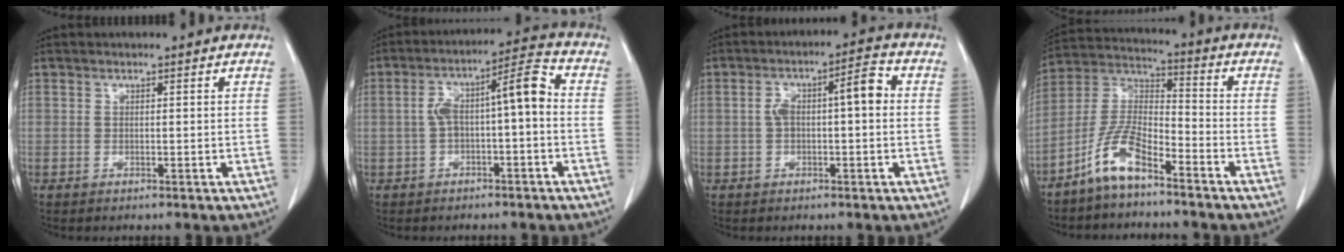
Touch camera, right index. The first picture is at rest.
{"total": 8.7, "force": [-0.4, 1.8, 8.5], "torque": [-0.147, 0.041, -0.007]}
{"total": 6.7, "force": [0.4, 1.9, 6.4], "torque": [-0.115, 0.034, 0.007]}
{"total": 9.3, "force": [-6.5, 2.6, 6.2], "torque": [-0.139, 0.007, -0.132]}